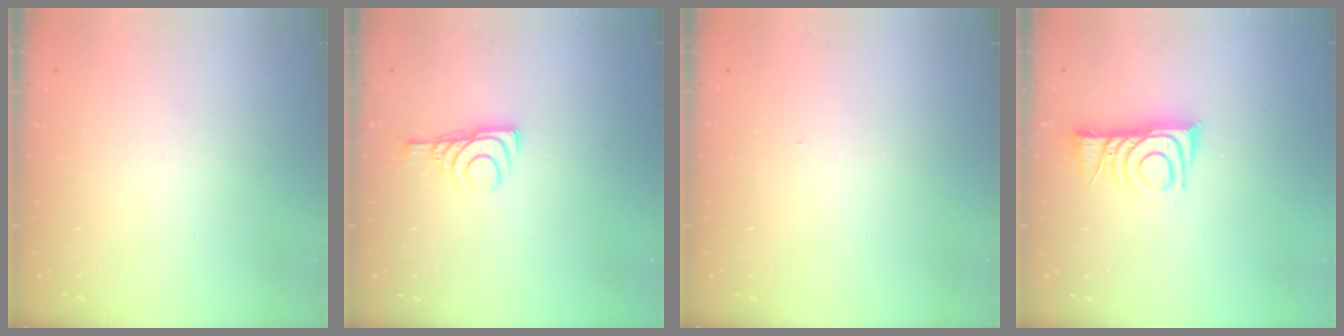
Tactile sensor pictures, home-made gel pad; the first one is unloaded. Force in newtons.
{"total": 8.0, "press": 8.0, "slide": 0.7}
{"total": 3.7, "press": 3.6, "slide": 0.4}
{"total": 10.0, "press": 10.0, "slide": 0.5}